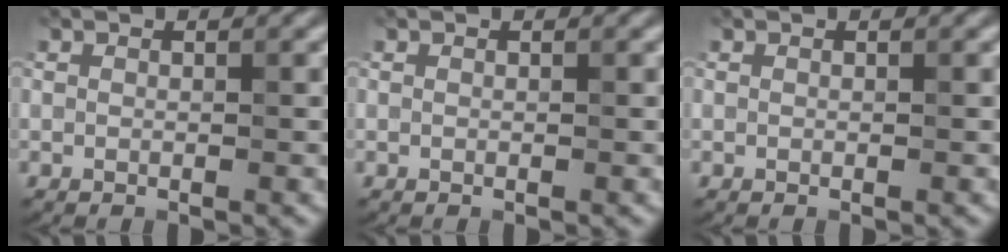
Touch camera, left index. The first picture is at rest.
{"total": 0.0}
{"total": 0.0}